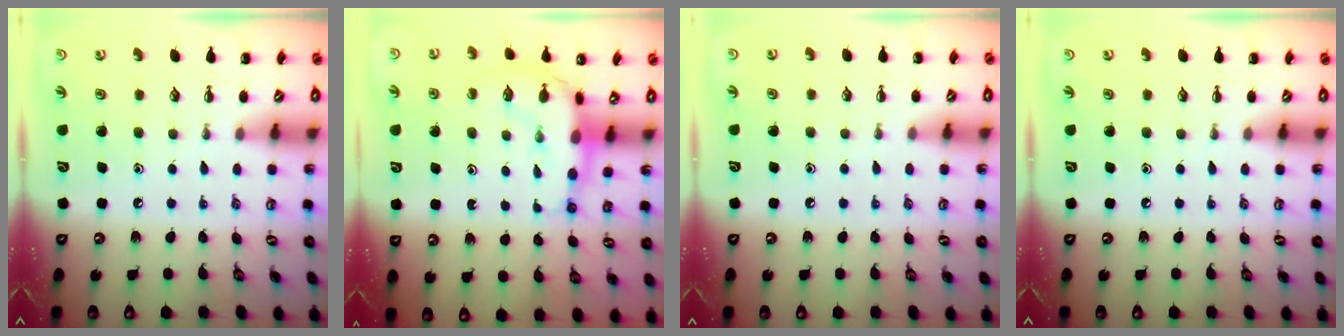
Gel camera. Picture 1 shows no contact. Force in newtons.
{"total": 9.5, "press": 9.4, "slide": 1.6}
{"total": 3.0, "press": 2.8, "slide": 1.1}
{"total": 0.0}